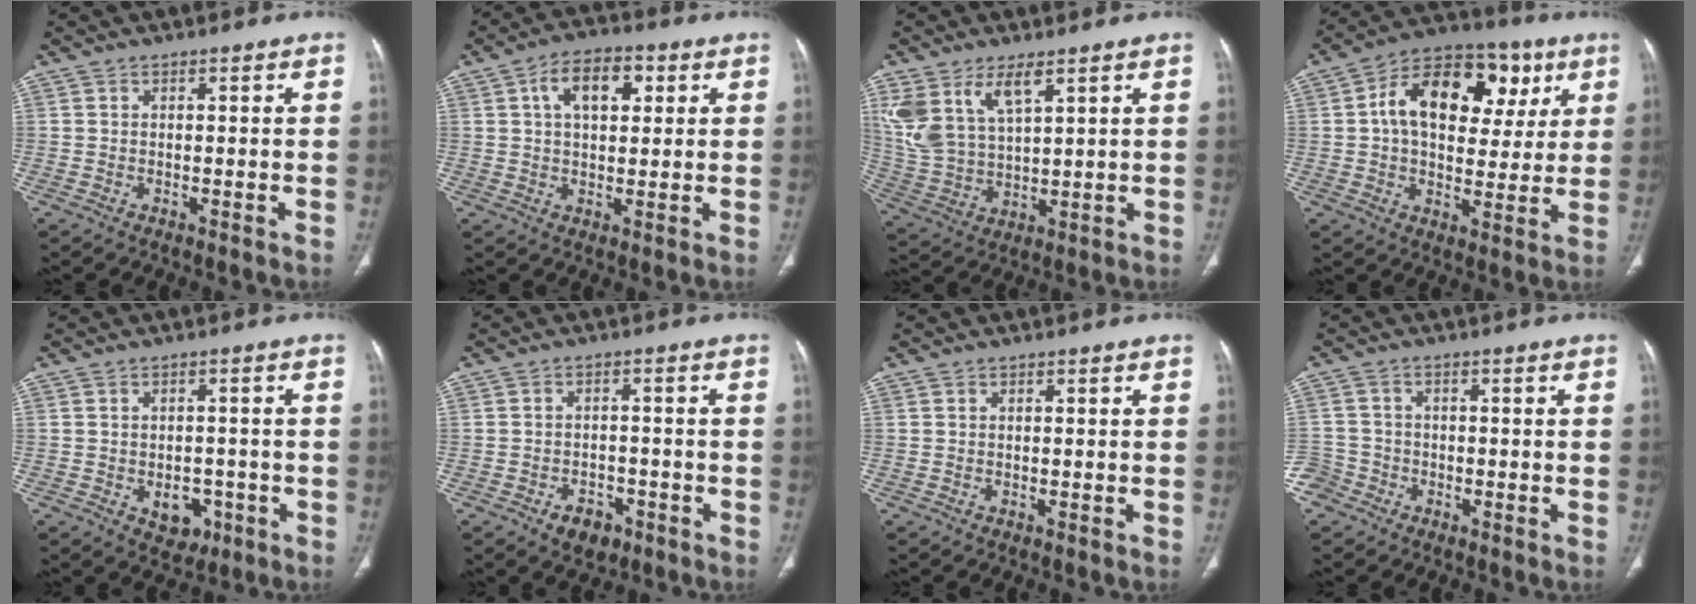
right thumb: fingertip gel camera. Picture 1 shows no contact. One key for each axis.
{"total": 9.1, "fx": 2.9, "fy": 5.2, "fz": 6.9, "tx": -0.097, "ty": 0.009, "tz": 0.042}
{"total": 11.7, "fx": 6.3, "fy": 5.4, "fz": 8.2, "tx": -0.174, "ty": -0.017, "tz": 0.142}
{"total": 19.3, "fx": 5.5, "fy": 12.4, "fz": 13.8, "tx": -0.175, "ty": 0.014, "tz": 0.079}
{"total": 5.3, "fx": -1.9, "fy": 3.9, "fz": 3.0, "tx": -0.018, "ty": 0.012, "tz": -0.016}
{"total": 5.0, "fx": -2.8, "fy": 3.3, "fz": 2.4, "tx": -0.021, "ty": 0.018, "tz": -0.036}
{"total": 0.0}
{"total": 4.7, "fx": -2.9, "fy": 3.7, "fz": 0.3, "tx": 0.006, "ty": 0.018, "tz": -0.062}